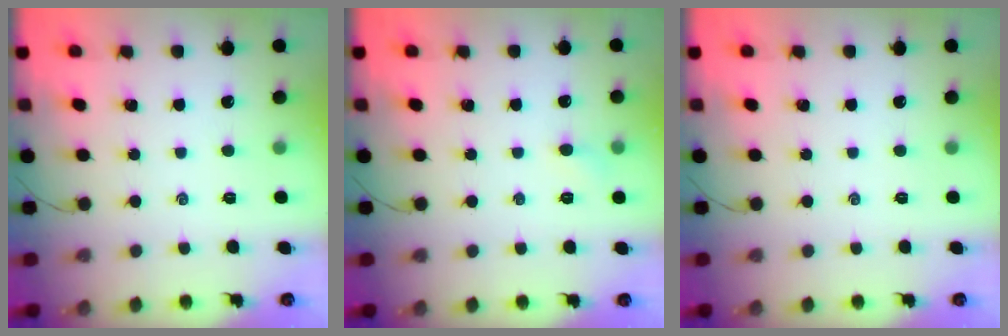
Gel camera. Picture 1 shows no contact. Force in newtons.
{"total": 3.0, "press": 2.8, "slide": 1.0}
{"total": 0.0}